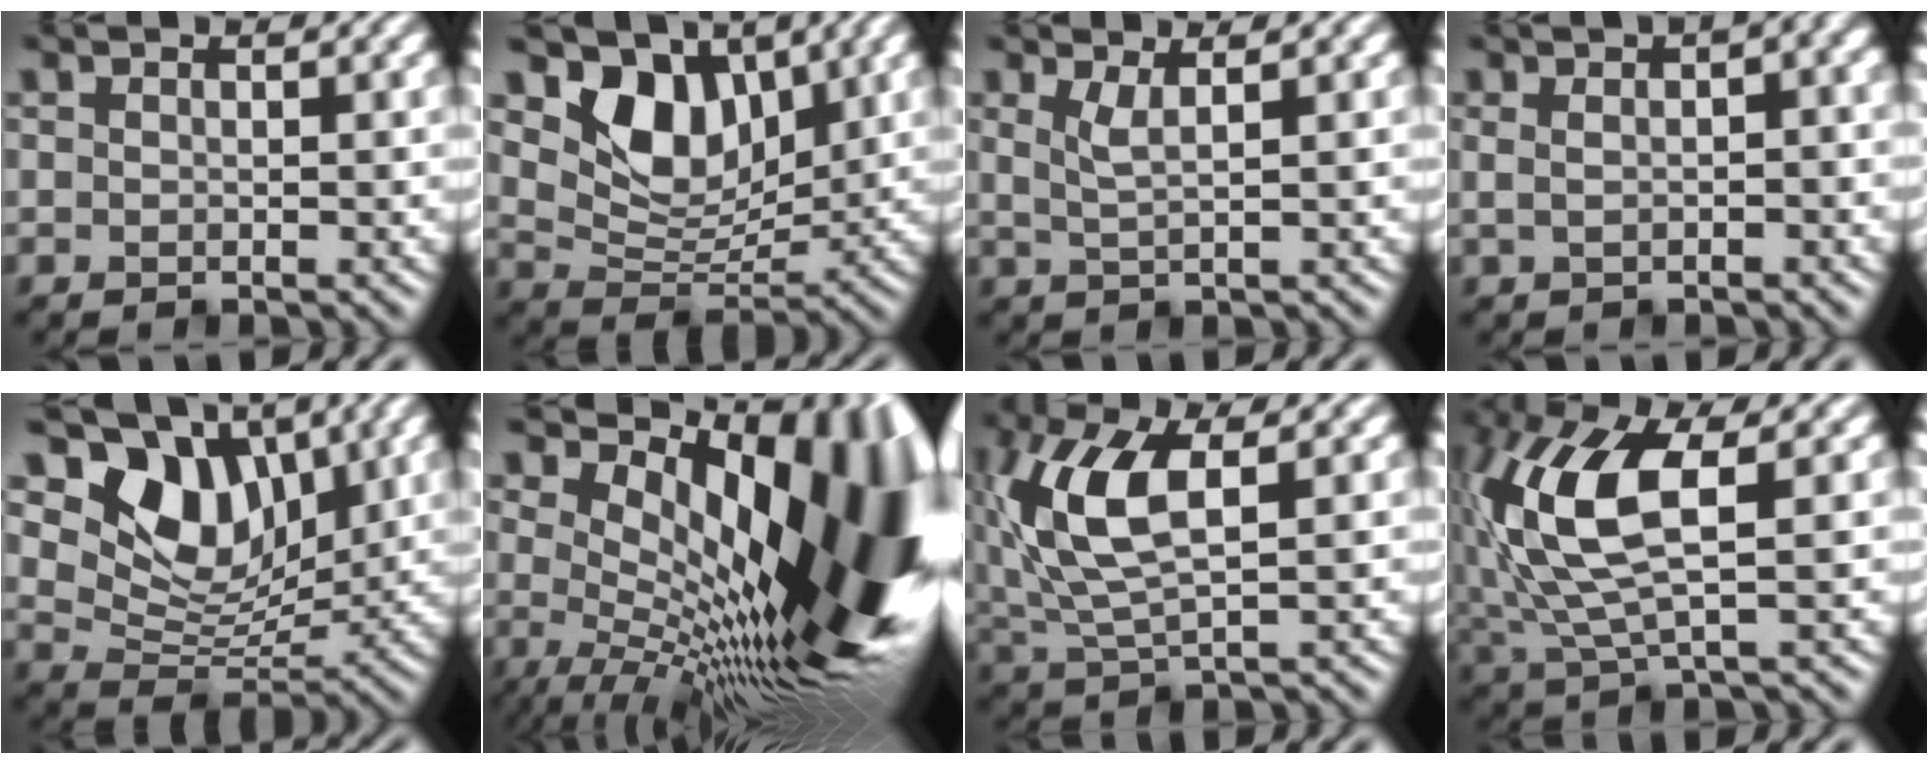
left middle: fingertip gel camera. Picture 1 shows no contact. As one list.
[{"total": 6.6, "force": [3.1, 4.3, 4.0], "torque": [-0.073, -0.012, 0.052]}, {"total": 1.7, "force": [0.8, 0.4, 1.4], "torque": [-0.028, -0.003, 0.016]}, {"total": 9.8, "force": [3.6, 4.3, 8.0], "torque": [-0.085, 0.042, 0.028]}, {"total": 8.4, "force": [3.8, 5.6, 4.9], "torque": [-0.085, -0.010, 0.066]}, {"total": 19.1, "force": [4.4, 8.3, 16.6], "torque": [-0.205, 0.015, 0.080]}, {"total": 7.9, "force": [1.8, 3.5, 6.8], "torque": [-0.160, 0.007, 0.031]}, {"total": 9.1, "force": [1.5, 3.7, 8.1], "torque": [-0.192, 0.007, 0.025]}]